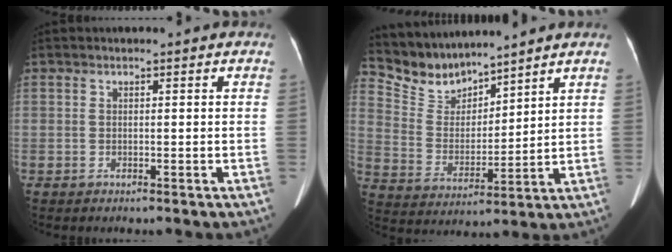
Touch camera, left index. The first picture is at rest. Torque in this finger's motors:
{"motor_torque": [-0.02, -0.31, -0.11, -0.07]}